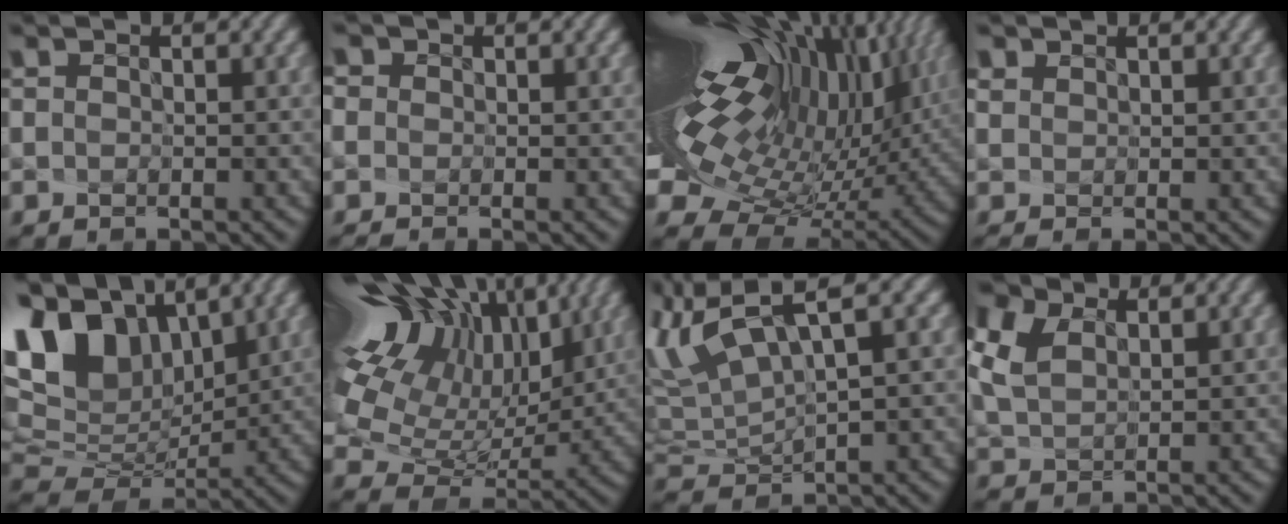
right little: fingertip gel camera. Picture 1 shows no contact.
{"total": 2.2, "force": [-0.1, 1.8, 1.3], "torque": [-0.043, 0.006, 0.002]}
{"total": 18.4, "force": [6.6, 8.1, 15.2], "torque": [-0.291, 0.013, 0.141]}
{"total": 0.9, "force": [0.4, 0.6, 0.5], "torque": [-0.039, -0.004, 0.027]}
{"total": 11.5, "force": [5.4, 6.6, 7.6], "torque": [-0.175, 0.010, 0.125]}
{"total": 18.4, "force": [7.5, 10.0, 13.5], "torque": [-0.272, 0.025, 0.164]}
{"total": 6.5, "force": [4.0, 1.1, 5.0], "torque": [-0.136, 0.007, 0.102]}
{"total": 8.2, "force": [4.0, 5.3, 4.9], "torque": [-0.143, 0.016, 0.094]}